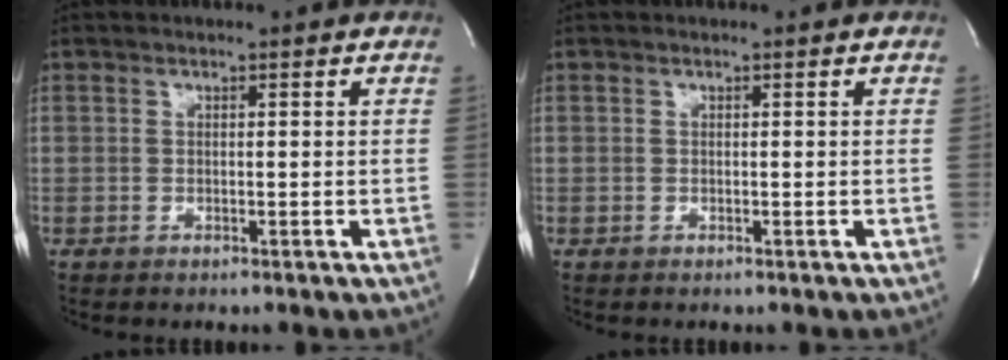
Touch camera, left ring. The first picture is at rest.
{"total": 0.0}